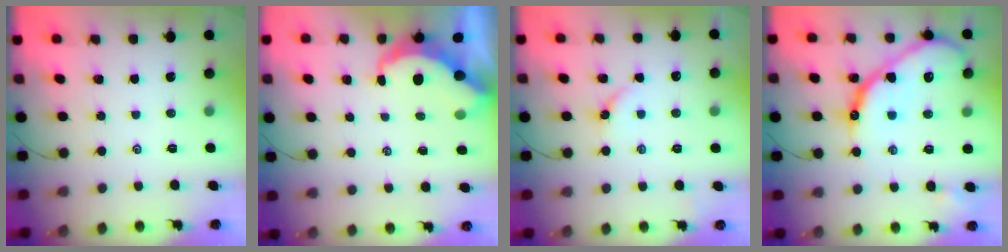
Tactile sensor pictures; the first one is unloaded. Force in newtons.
{"total": 6.3, "press": 6.3, "slide": 0.8}
{"total": 2.7, "press": 2.6, "slide": 0.6}
{"total": 19.8, "press": 19.7, "slide": 1.6}